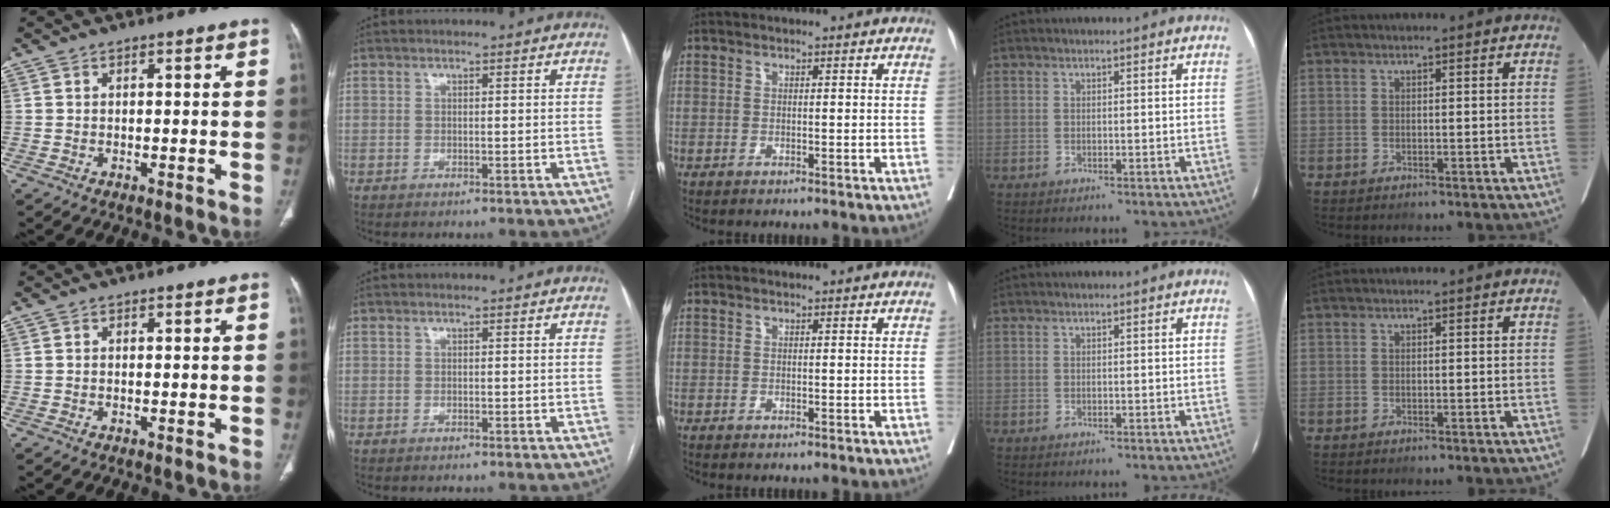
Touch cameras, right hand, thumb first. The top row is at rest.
{}